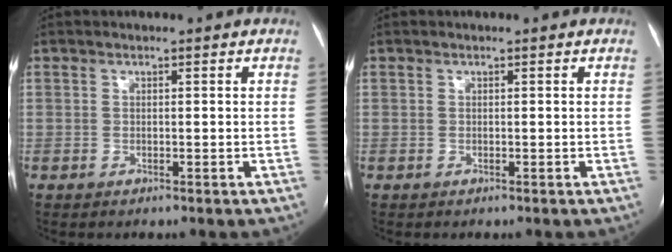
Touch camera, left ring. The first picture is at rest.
{"total": 0.0}